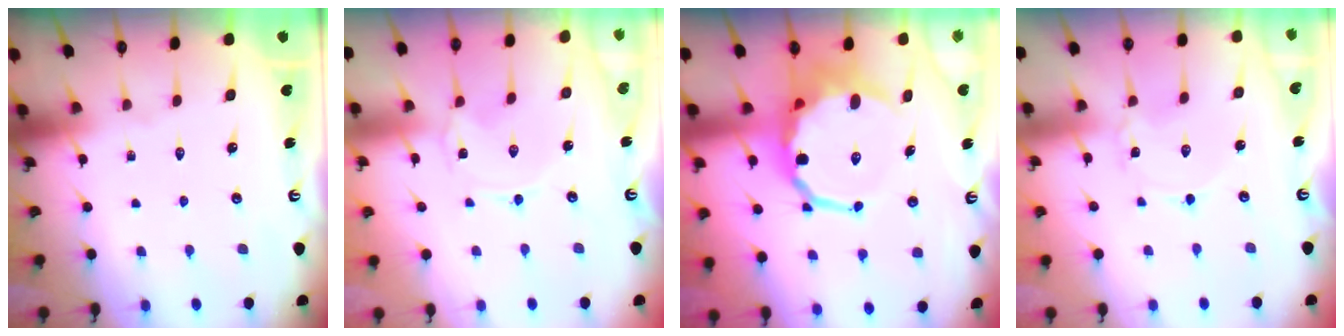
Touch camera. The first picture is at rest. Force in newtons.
{"total": 0.0}
{"total": 10.3, "press": 10.0, "slide": 2.2}
{"total": 0.9, "press": 0.9, "slide": 0.0}